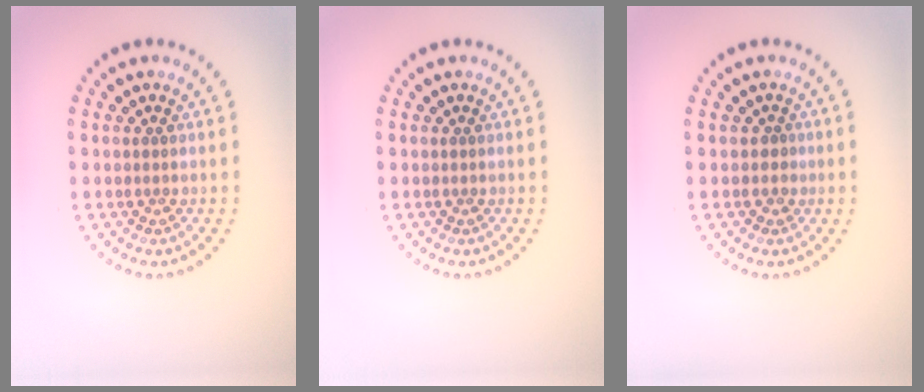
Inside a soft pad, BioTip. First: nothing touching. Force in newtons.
{"total": 0.0}
{"total": 0.5, "press": 0.3, "slide": 0.4}